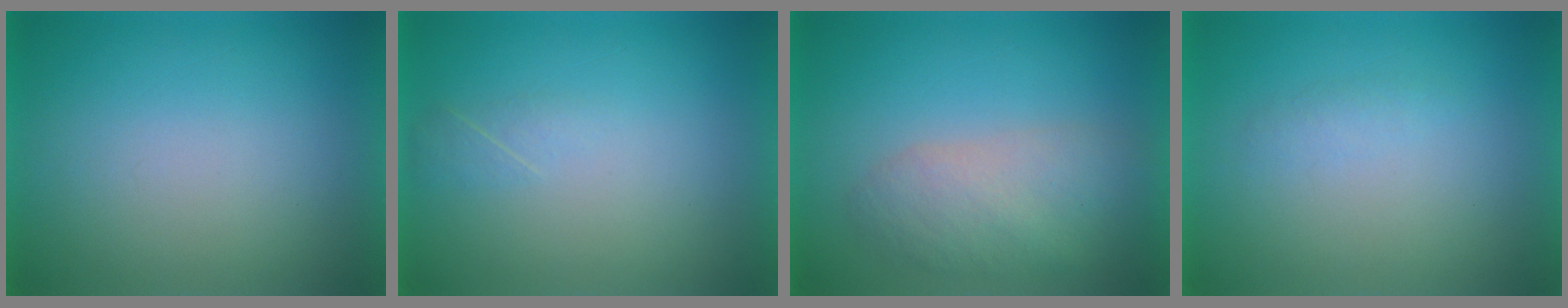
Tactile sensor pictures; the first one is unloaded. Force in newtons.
{"total": 1.6}
{"total": 5.4}
{"total": 1.3}